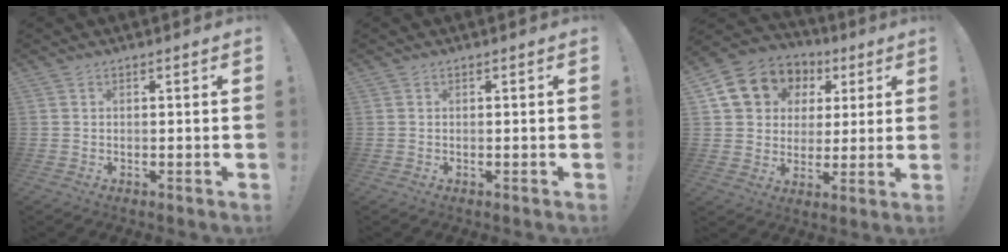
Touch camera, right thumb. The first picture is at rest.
{"total": 0.0}
{"total": 14.3, "force": [5.9, 11.7, 5.8], "torque": [-0.087, -0.022, 0.128]}